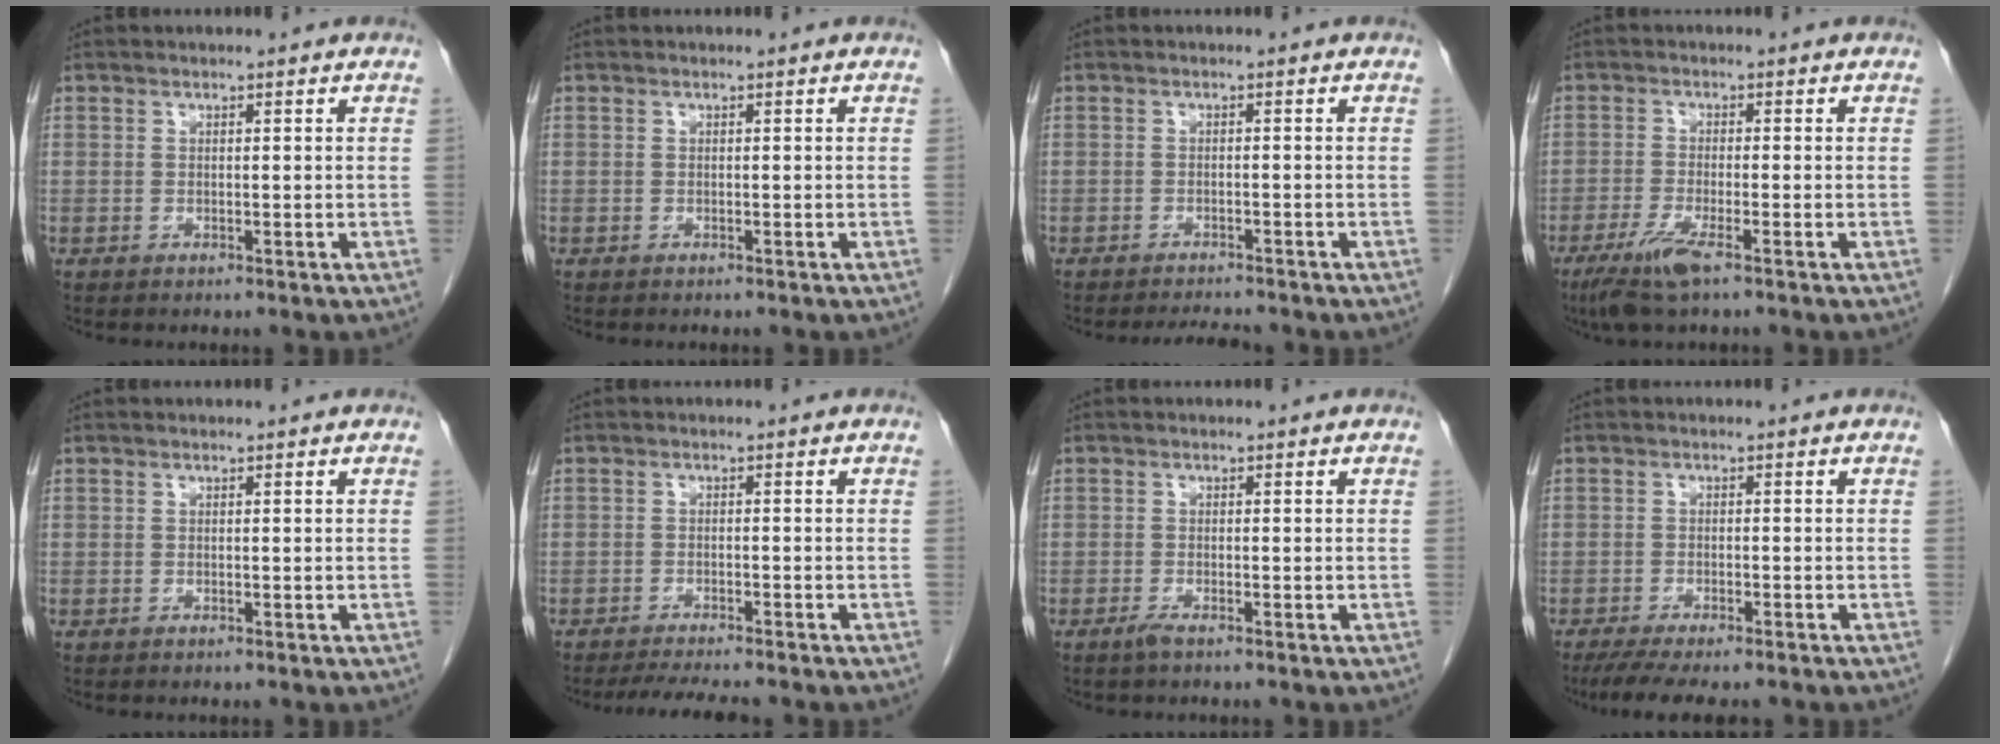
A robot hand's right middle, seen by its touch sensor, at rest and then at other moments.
{"total": 0.0}
{"total": 3.6, "force": [-3.4, 0.2, 1.0], "torque": [-0.019, -0.013, -0.051]}
{"total": 5.3, "force": [-3.4, 0.3, 4.1], "torque": [-0.088, -0.015, -0.065]}
{"total": 0.0}
{"total": 6.2, "force": [-5.5, 0.5, 2.9], "torque": [-0.044, -0.016, -0.085]}
{"total": 1.2, "force": [-0.9, 0.1, 0.7], "torque": [-0.020, -0.002, -0.017]}
{"total": 8.3, "force": [-6.8, 1.6, 4.4], "torque": [-0.064, -0.015, -0.105]}